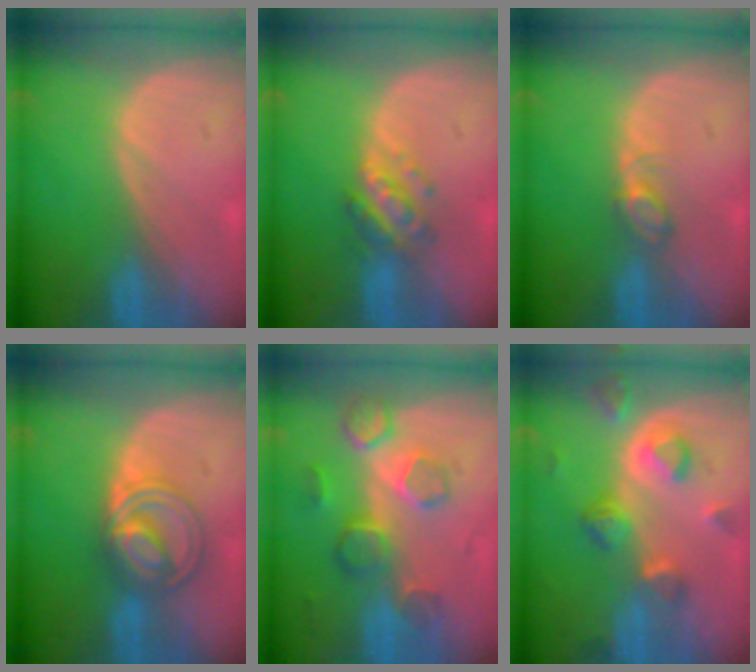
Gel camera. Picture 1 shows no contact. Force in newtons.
{"total": 5.6, "press": 5.0, "slide": 2.5}
{"total": 2.5, "press": 2.4, "slide": 0.3}
{"total": 6.8, "press": 6.8, "slide": 0.3}
{"total": 8.6, "press": 7.6, "slide": 4.0}
{"total": 8.0, "press": 7.2, "slide": 3.5}